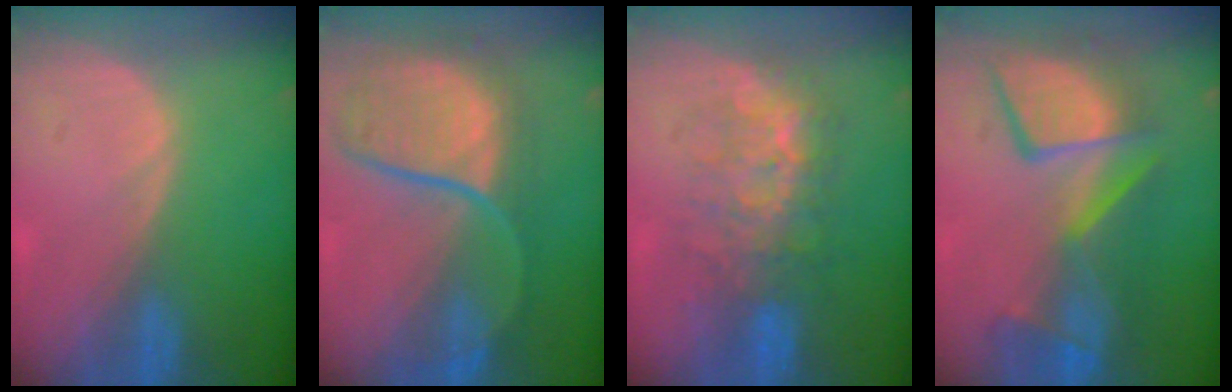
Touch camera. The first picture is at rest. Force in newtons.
{"total": 10.5, "press": 9.6, "slide": 4.1}
{"total": 7.8, "press": 7.7, "slide": 1.3}
{"total": 10.8, "press": 10.2, "slide": 3.5}